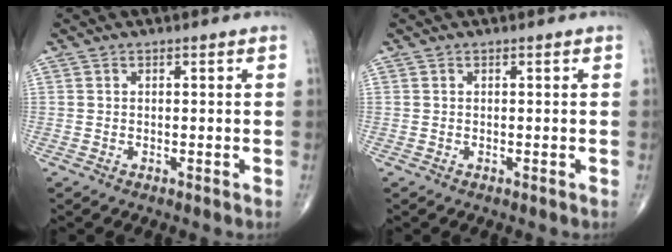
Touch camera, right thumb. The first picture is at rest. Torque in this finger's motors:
{"motor_torque": [-0.33, 0.07, -0.13, -0.05, -0.01]}